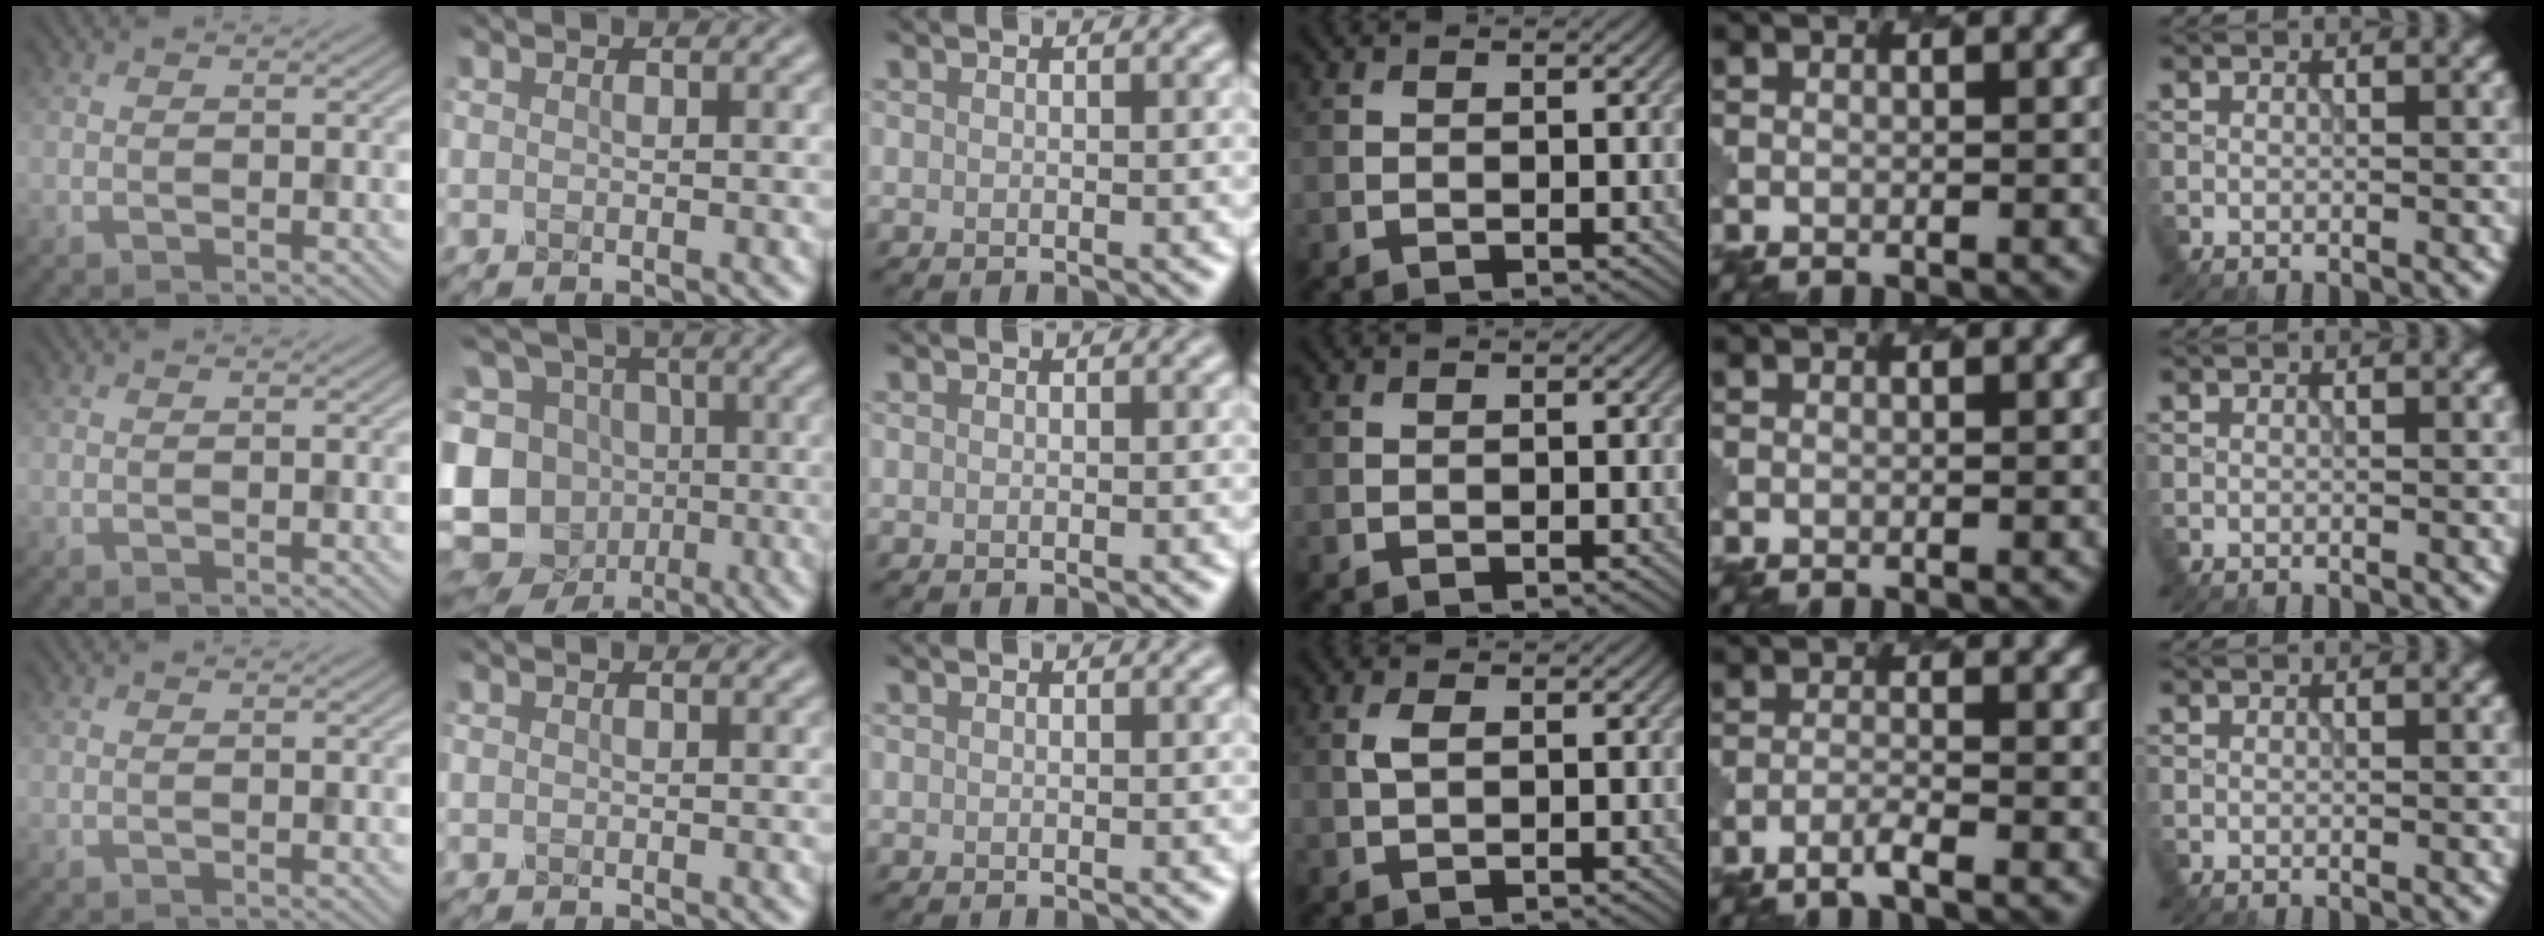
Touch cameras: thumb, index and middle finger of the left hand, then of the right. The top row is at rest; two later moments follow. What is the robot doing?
{"motion": "extract", "object": "pen bag"}